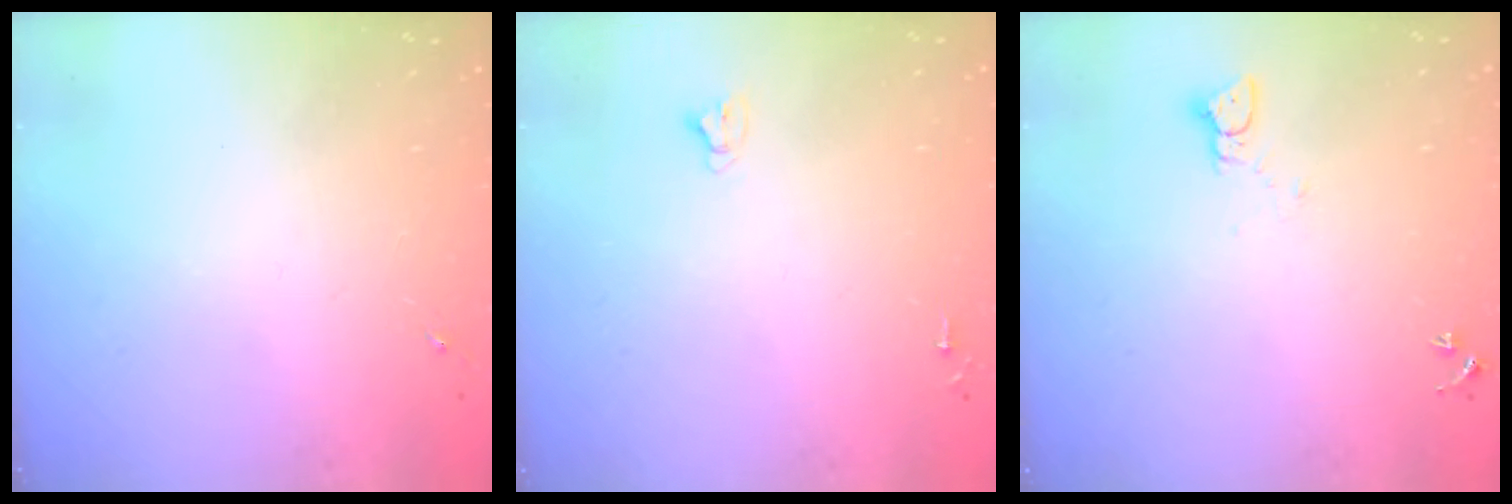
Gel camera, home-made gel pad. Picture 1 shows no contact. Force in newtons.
{"total": 2.7, "press": 2.7, "slide": 0.2}
{"total": 2.1, "press": 2.1, "slide": 0.2}